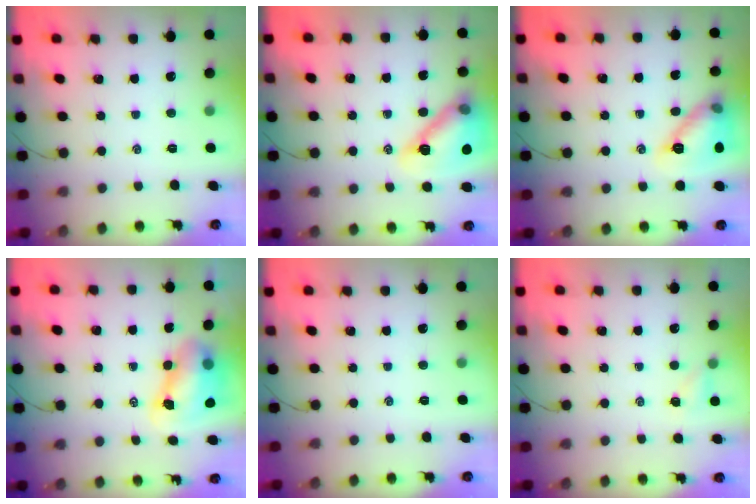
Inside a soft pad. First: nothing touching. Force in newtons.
{"total": 17.9, "press": 17.7, "slide": 2.6}
{"total": 12.9, "press": 12.9, "slide": 0.3}
{"total": 8.7, "press": 8.6, "slide": 1.7}
{"total": 0.0}
{"total": 2.4, "press": 2.3, "slide": 0.9}